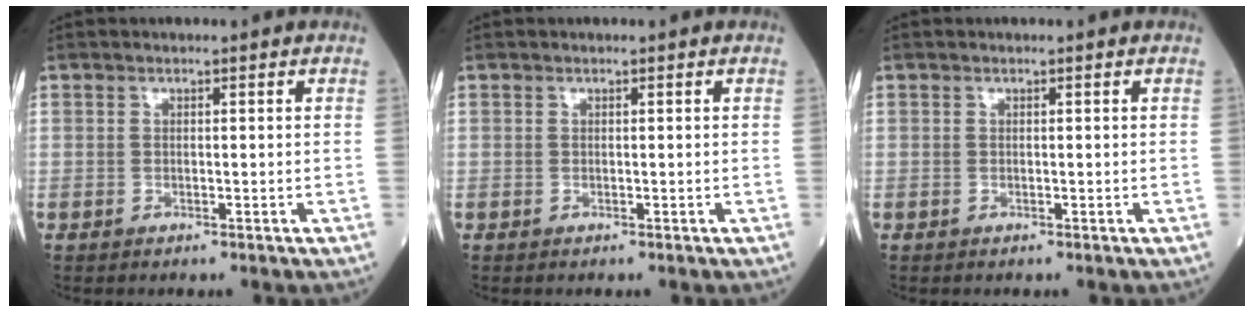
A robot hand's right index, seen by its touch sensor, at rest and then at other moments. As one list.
[{"total": 0.0}, {"total": 0.0}]